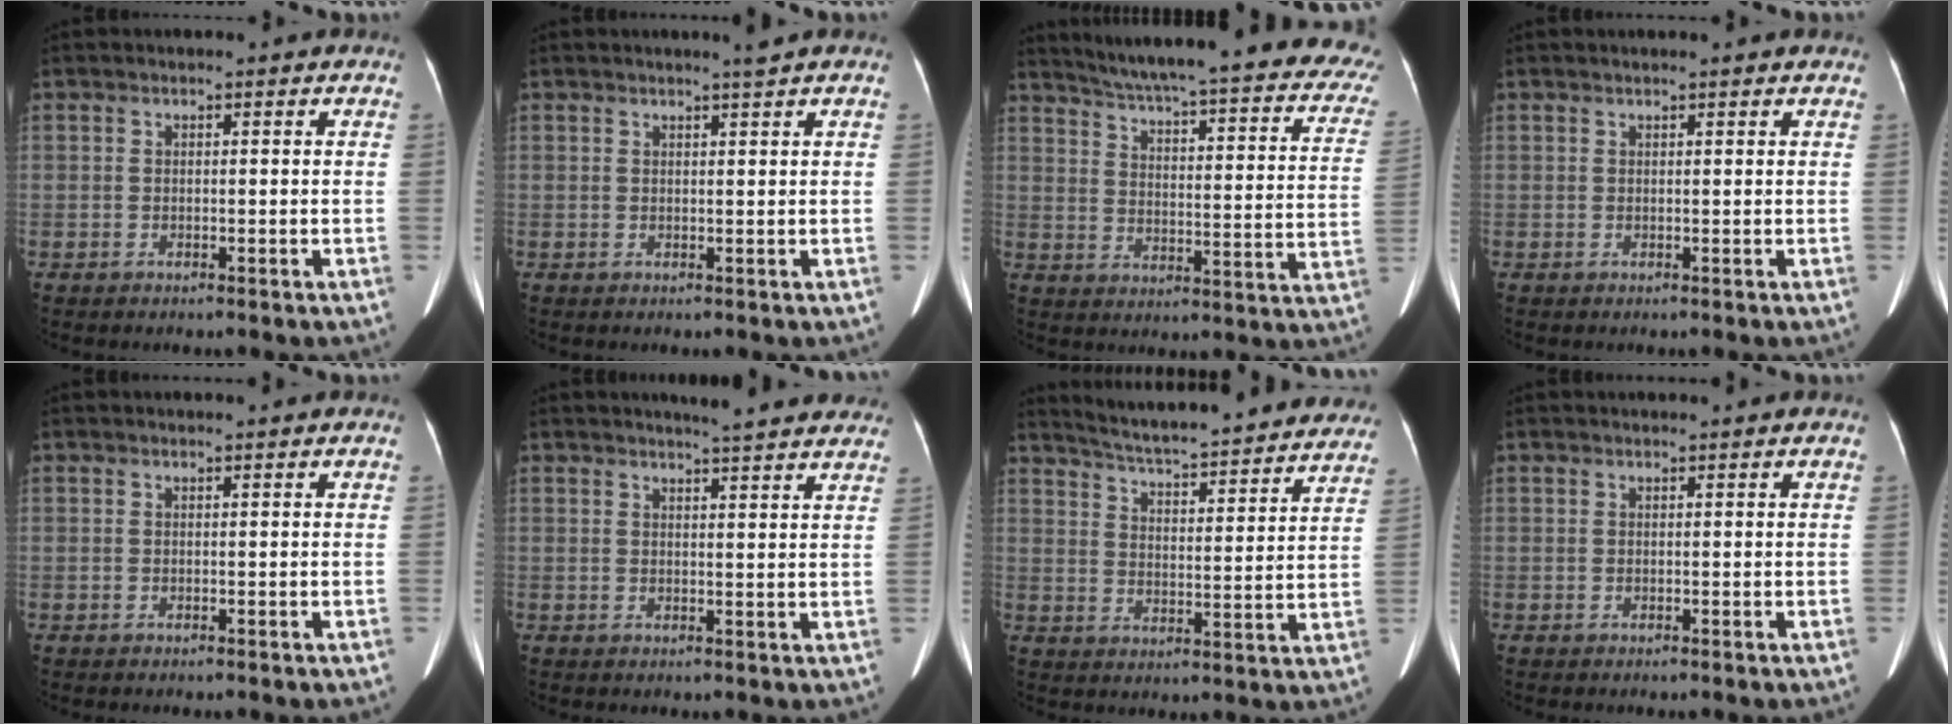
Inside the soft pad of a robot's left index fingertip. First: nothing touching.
{"total": 1.2, "force": [0.9, -0.6, 0.5], "torque": [-0.019, -0.010, 0.021]}
{"total": 29.4, "force": [24.4, 4.6, 15.8], "torque": [-0.211, -0.050, 0.287]}
{"total": 3.0, "force": [2.6, 0.3, 1.4], "torque": [-0.017, 0.026, 0.029]}
{"total": 1.3, "force": [1.2, -0.2, 0.4], "torque": [-0.009, 0.013, 0.021]}
{"total": 10.7, "force": [9.8, 0.9, 4.1], "torque": [-0.042, -0.002, 0.101]}
{"total": 27.8, "force": [25.5, 3.8, 10.4], "torque": [-0.162, -0.044, 0.320]}
{"total": 1.8, "force": [1.7, -0.3, 0.5], "torque": [-0.007, 0.016, 0.026]}